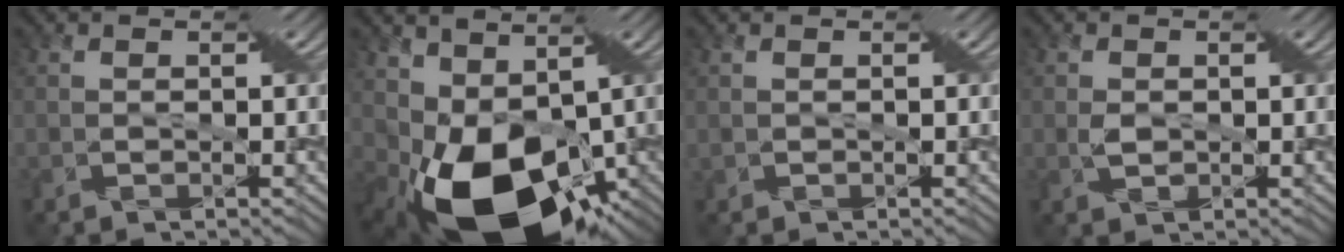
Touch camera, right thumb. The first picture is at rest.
{"total": 13.7, "force": [-1.8, 9.2, 10.1], "torque": [-0.191, -0.041, -0.020]}
{"total": 0.6, "force": [0.1, 0.5, 0.0], "torque": [-0.005, -0.003, 0.003]}
{"total": 1.6, "force": [0.1, 1.0, 1.3], "torque": [-0.030, -0.004, -0.001]}